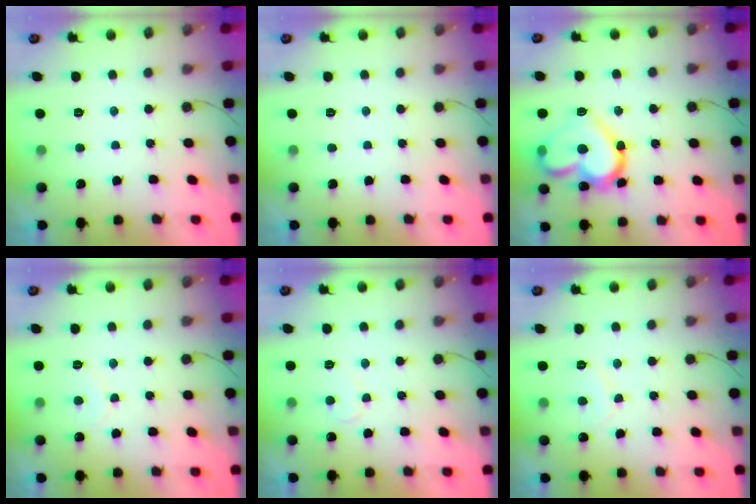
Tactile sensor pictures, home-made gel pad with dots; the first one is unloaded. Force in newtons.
{"total": 0.0}
{"total": 20.2, "press": 20.1, "slide": 1.6}
{"total": 4.4, "press": 4.4, "slide": 0.3}
{"total": 6.8, "press": 6.8, "slide": 0.5}
{"total": 6.7, "press": 6.7, "slide": 0.5}